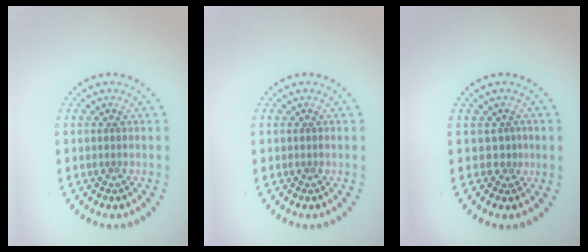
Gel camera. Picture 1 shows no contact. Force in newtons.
{"total": 0.0}
{"total": 0.9, "press": 0.3, "slide": 0.9}